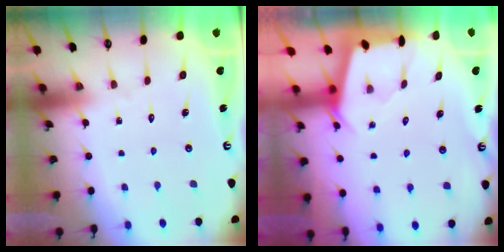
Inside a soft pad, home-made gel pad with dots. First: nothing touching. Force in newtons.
{"total": 2.4, "press": 2.4, "slide": 0.3}